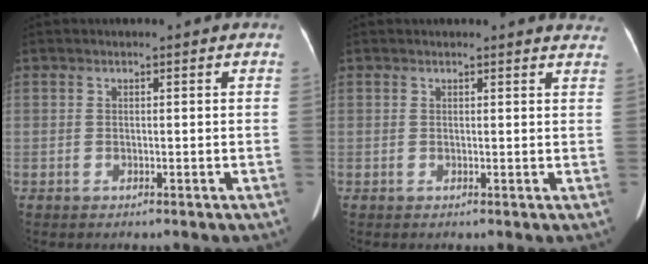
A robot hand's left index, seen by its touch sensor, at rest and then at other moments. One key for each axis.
{"total": 6.6, "fx": 6.4, "fy": 1.2, "fz": 1.1, "tx": 0.005, "ty": -0.001, "tz": 0.043}